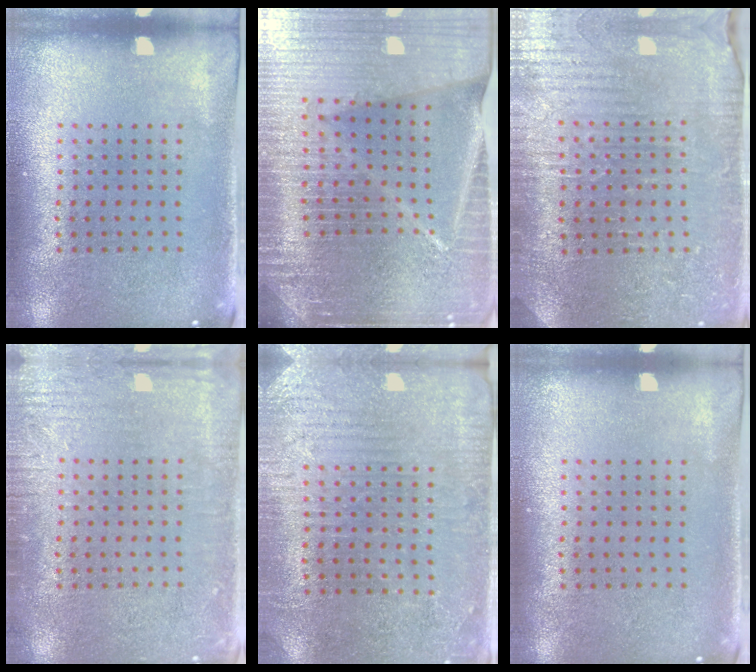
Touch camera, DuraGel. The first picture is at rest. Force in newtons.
{"total": 7.2, "press": 6.2, "slide": 3.8}
{"total": 3.7, "press": 3.6, "slide": 0.9}
{"total": 2.8, "press": 2.8, "slide": 0.4}
{"total": 2.9, "press": 2.8, "slide": 0.6}
{"total": 0.0}